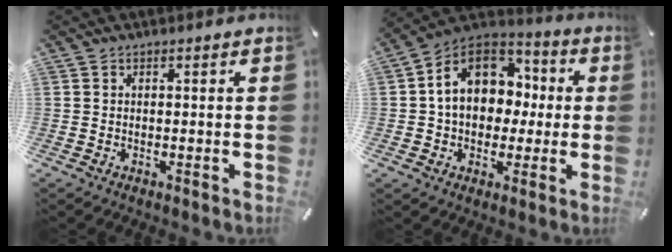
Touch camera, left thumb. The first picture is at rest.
{"total": 14.3, "force": [1.5, 11.8, 8.0], "torque": [-0.150, 0.004, 0.030]}